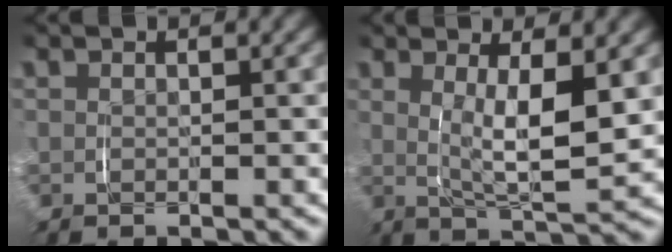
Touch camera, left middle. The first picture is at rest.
{"total": 5.6, "force": [1.0, 1.7, 5.2], "torque": [-0.089, -0.015, 0.022]}